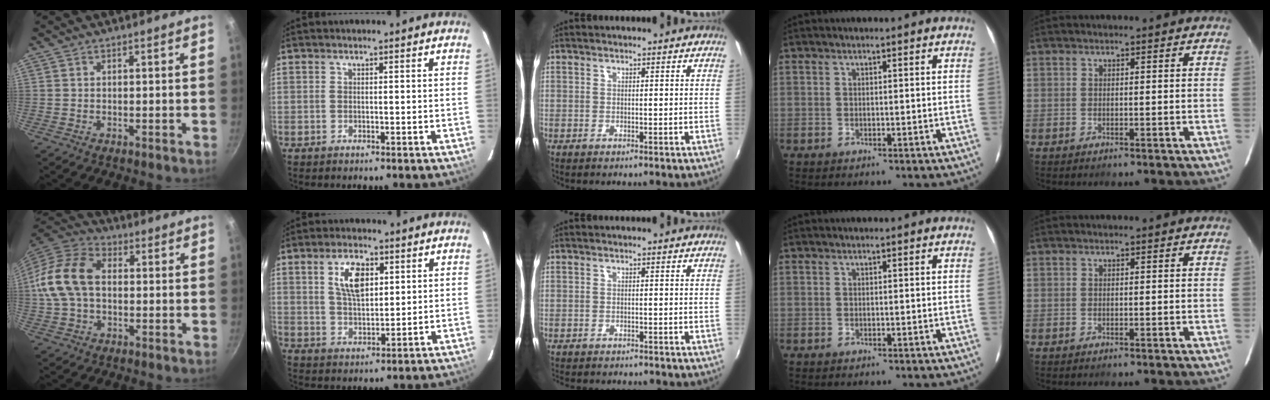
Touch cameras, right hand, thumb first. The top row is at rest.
{"thumb": {"total": 15.1, "force": [0.4, 10.3, 11.0], "torque": [-0.201, 0.037, -0.006]}, "index": {"total": 8.2, "force": [2.9, 4.1, 6.4], "torque": [-0.120, 0.007, 0.058]}, "middle": {"total": 5.3, "force": [-4.9, 0.9, 1.9], "torque": [-0.049, -0.017, -0.074]}}